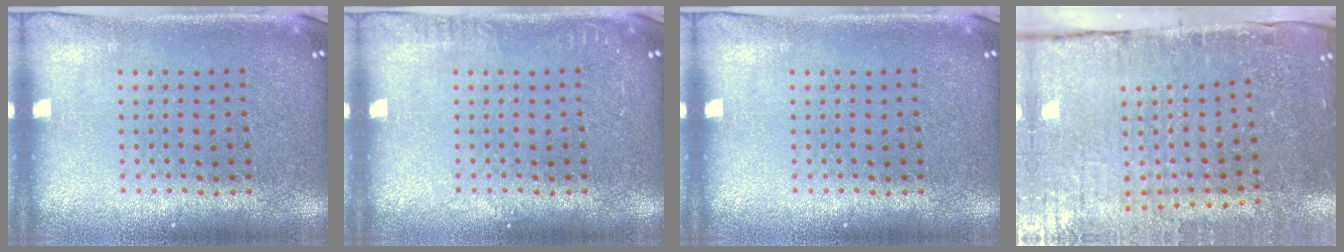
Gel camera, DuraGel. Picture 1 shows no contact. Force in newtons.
{"total": 0.8, "press": 0.8, "slide": 0.0}
{"total": 0.0}
{"total": 4.2, "press": 3.9, "slide": 1.5}